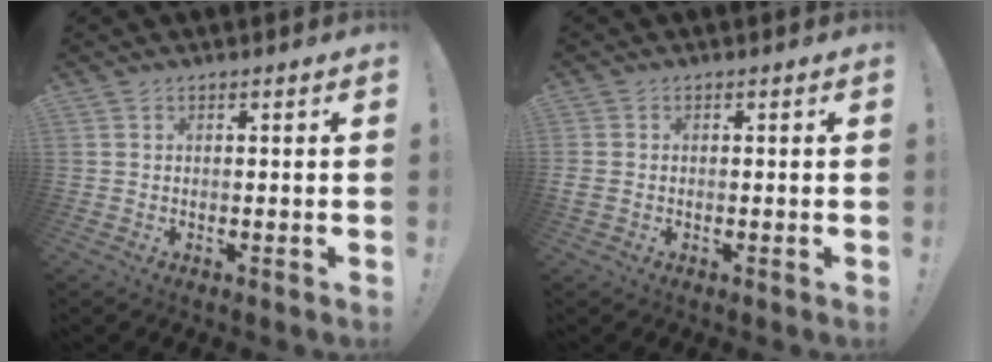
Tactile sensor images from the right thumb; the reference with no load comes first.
{"total": 1.5, "force": [-0.3, 1.2, 0.8], "torque": [-0.011, 0.005, -0.003]}